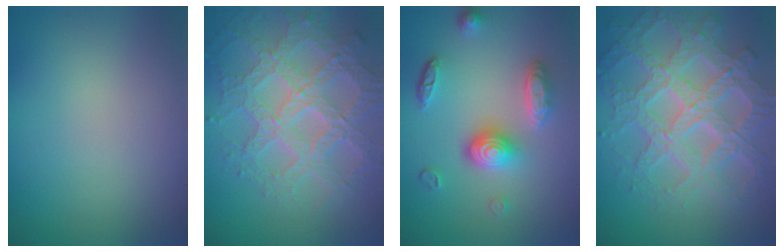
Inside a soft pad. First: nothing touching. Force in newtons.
{"total": 7.8, "press": 5.5, "slide": 5.5}
{"total": 4.8, "press": 3.7, "slide": 3.1}
{"total": 7.5, "press": 6.2, "slide": 4.3}